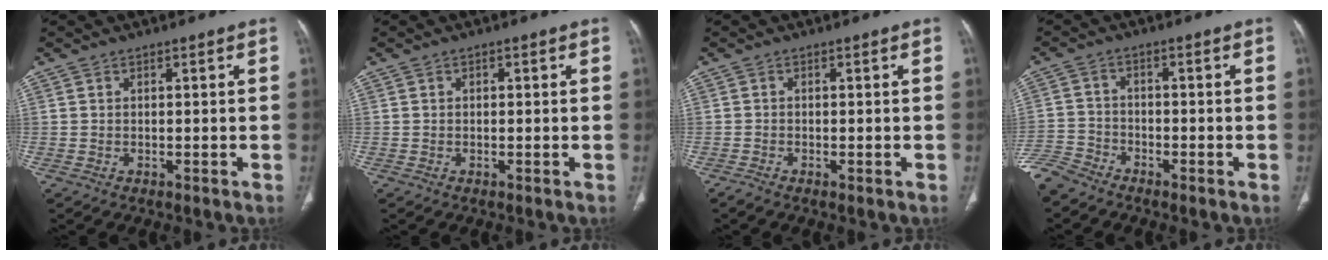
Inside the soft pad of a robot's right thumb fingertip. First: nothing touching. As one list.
[{"total": 0.7, "force": [0.2, 0.5, 0.5], "torque": [-0.003, 0.002, 0.002]}, {"total": 1.4, "force": [-0.8, 0.4, 1.0], "torque": [-0.024, -0.003, -0.020]}, {"total": 5.8, "force": [-5.3, 2.2, 1.1], "torque": [-0.033, 0.011, -0.113]}]